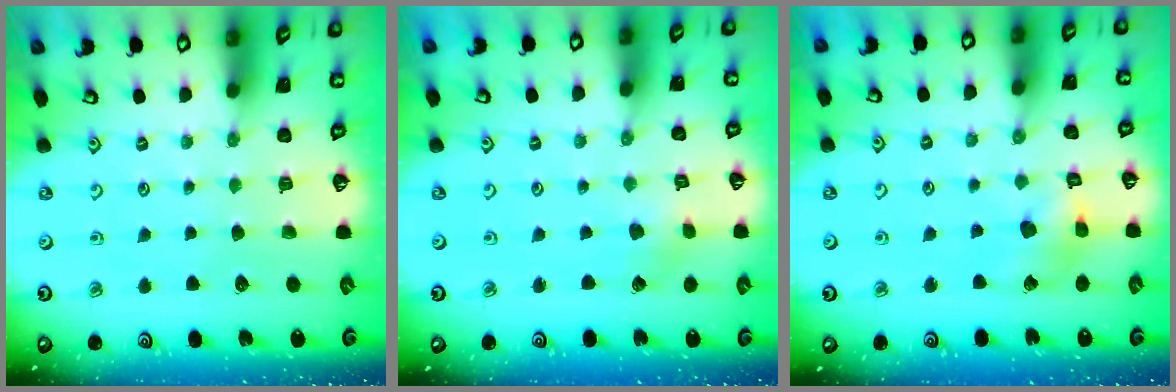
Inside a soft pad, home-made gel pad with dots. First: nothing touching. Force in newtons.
{"total": 1.9, "press": 1.9, "slide": 0.2}
{"total": 9.4, "press": 9.3, "slide": 1.3}